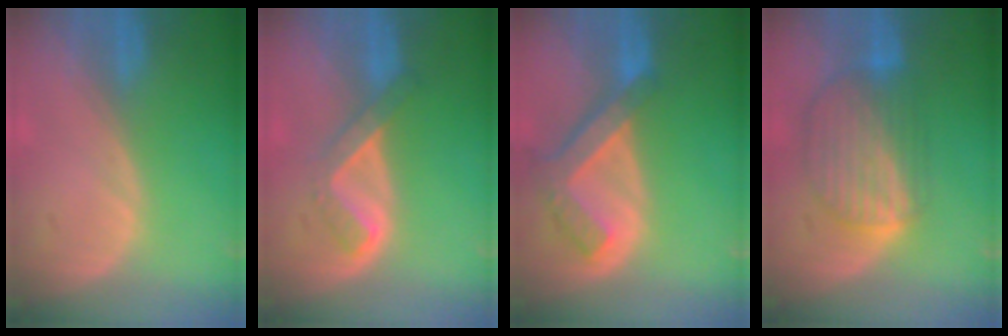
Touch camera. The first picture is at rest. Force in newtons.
{"total": 5.2, "press": 4.5, "slide": 2.6}
{"total": 7.7, "press": 6.6, "slide": 3.9}
{"total": 8.7, "press": 7.6, "slide": 4.3}